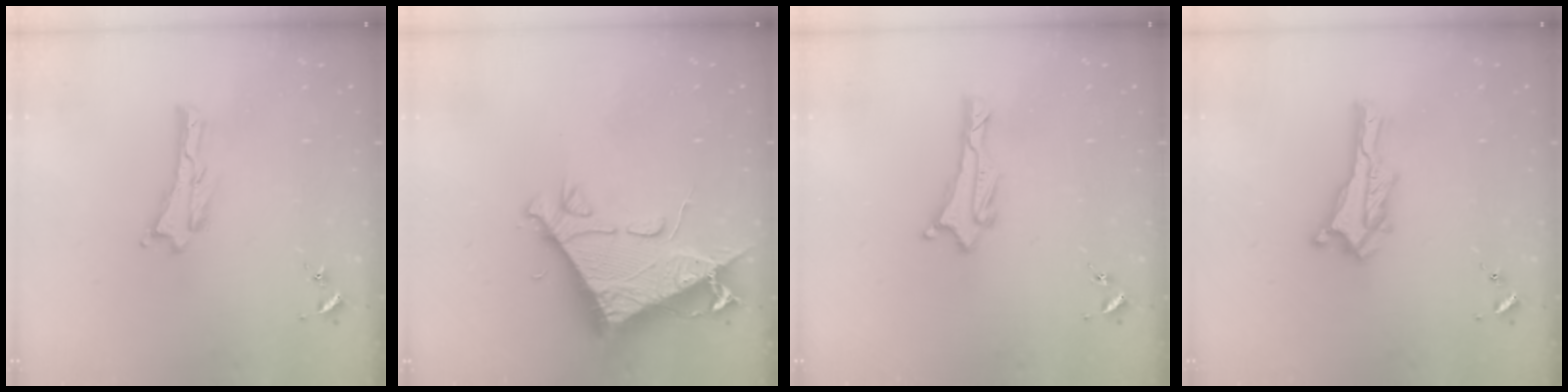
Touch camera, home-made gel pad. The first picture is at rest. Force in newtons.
{"total": 8.6, "press": 8.6, "slide": 1.0}
{"total": 1.5, "press": 1.5, "slide": 0.2}
{"total": 0.0}